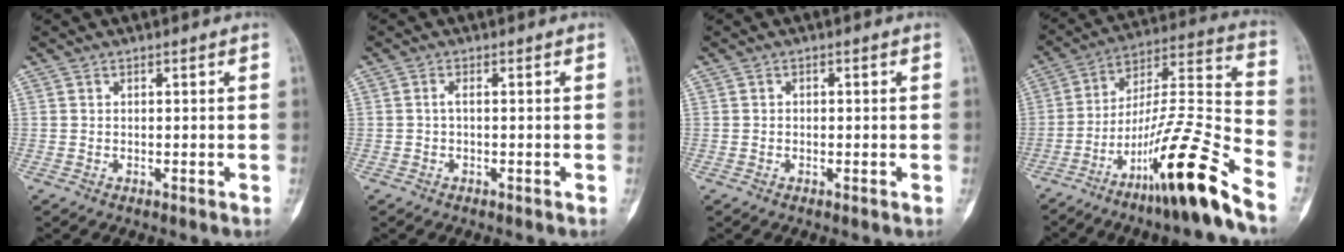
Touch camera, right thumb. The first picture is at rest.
{"total": 0.7, "force": [-0.2, 0.2, 0.7], "torque": [-0.012, 0.002, -0.006]}
{"total": 0.7, "force": [-0.1, 0.7, 0.3], "torque": [-0.001, 0.003, -0.003]}
{"total": 21.2, "force": [-13.2, 1.5, 16.6], "torque": [-0.312, 0.074, -0.219]}